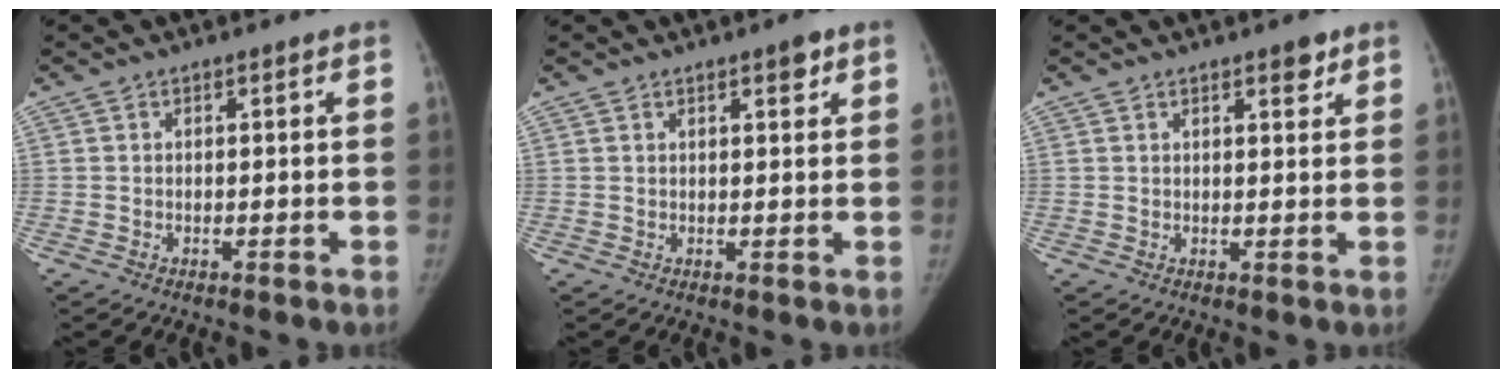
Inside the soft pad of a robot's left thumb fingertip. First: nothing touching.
{"total": 2.4, "force": [1.5, 0.7, 1.8], "torque": [-0.020, -0.007, 0.020]}
{"total": 2.8, "force": [1.8, 0.9, 1.8], "torque": [-0.015, -0.010, 0.024]}